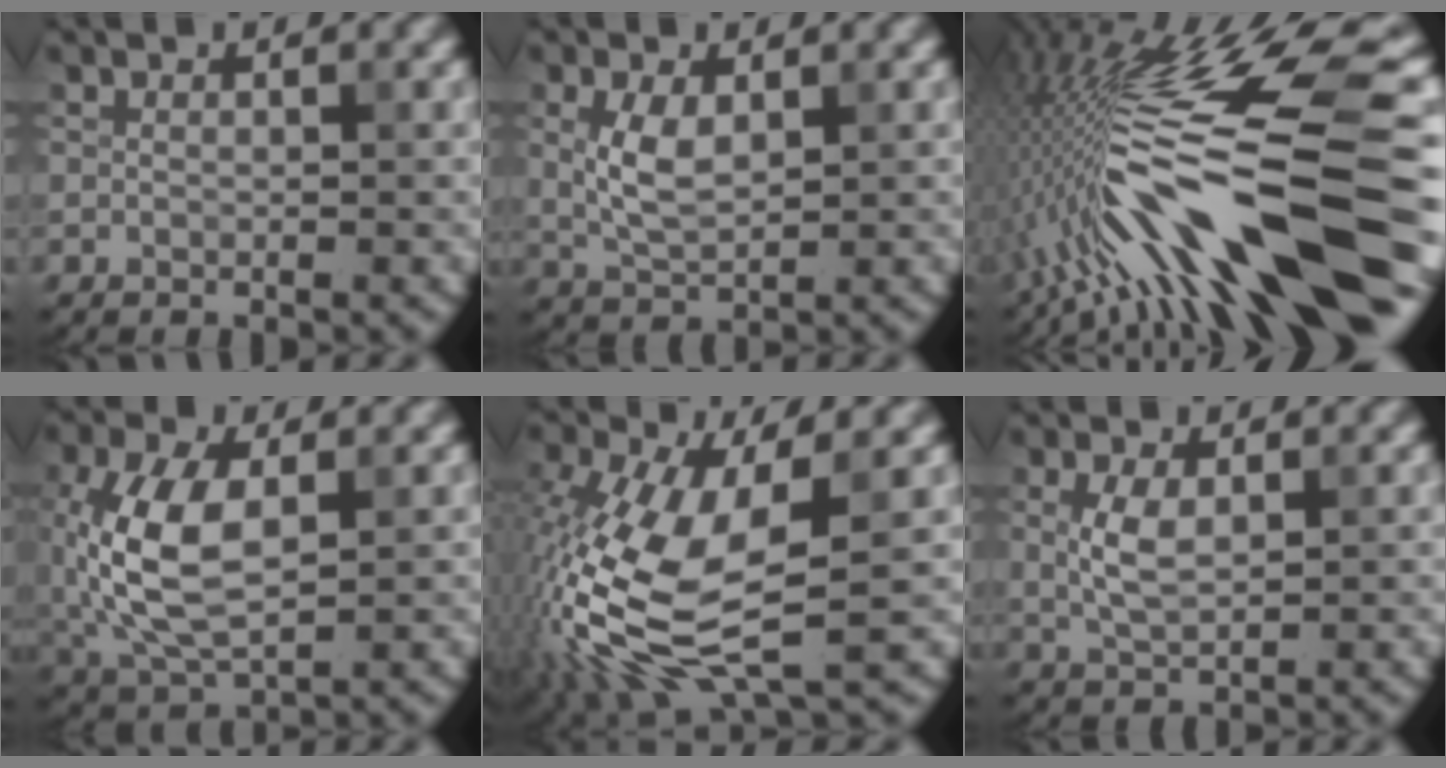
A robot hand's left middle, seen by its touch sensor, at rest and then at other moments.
{"total": 3.4, "force": [0.5, 1.8, 2.9], "torque": [-0.065, 0.001, 0.014]}
{"total": 15.8, "force": [-6.4, 2.6, 14.2], "torque": [-0.247, 0.017, -0.092]}
{"total": 8.1, "force": [0.1, 4.4, 6.7], "torque": [-0.158, 0.003, 0.005]}
{"total": 10.2, "force": [-2.1, 4.5, 9.0], "torque": [-0.215, -0.006, -0.045]}
{"total": 2.9, "force": [0.4, 1.5, 2.5], "torque": [-0.060, 0.001, 0.011]}